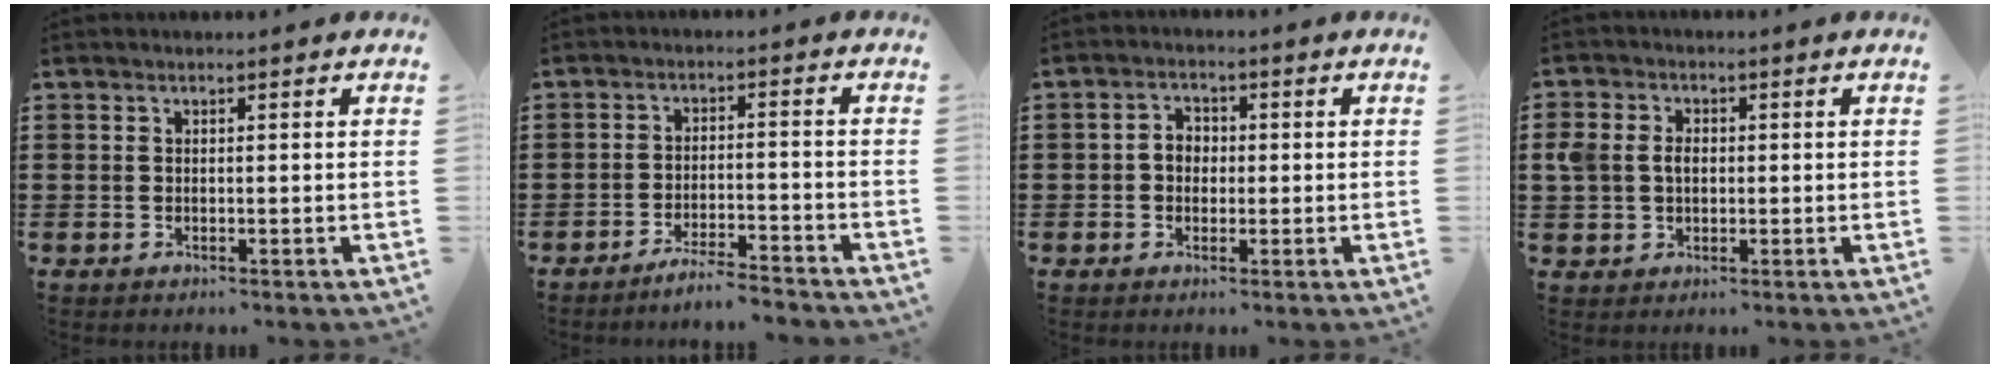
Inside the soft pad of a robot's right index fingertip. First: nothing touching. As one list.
[{"total": 4.0, "force": [-3.8, -0.3, 0.9], "torque": [-0.018, -0.001, -0.075]}, {"total": 2.6, "force": [-0.4, 2.2, 1.4], "torque": [-0.032, 0.007, -0.010]}, {"total": 3.8, "force": [0.1, 3.1, 2.3], "torque": [-0.066, 0.007, -0.005]}]